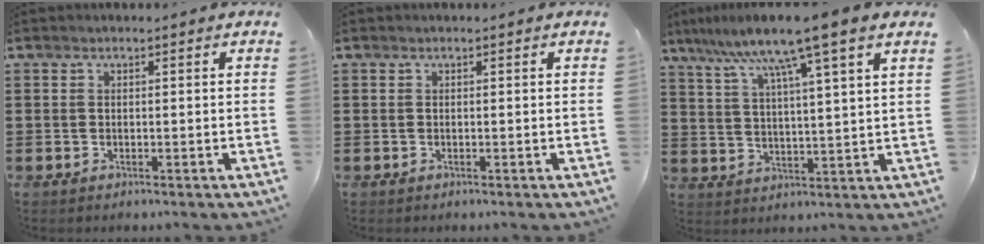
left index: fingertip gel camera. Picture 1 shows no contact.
{"total": 0.0}
{"total": 9.3, "force": [7.0, -0.8, 6.1], "torque": [-0.135, -0.033, 0.109]}